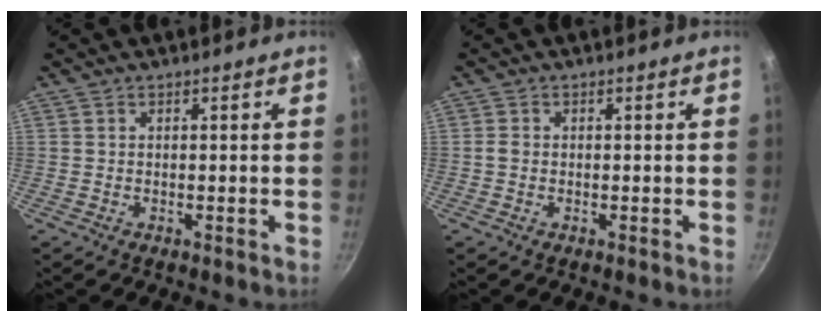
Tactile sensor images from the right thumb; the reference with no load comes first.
{"total": 1.2, "force": [-0.2, 1.0, 0.6], "torque": [-0.010, 0.006, -0.005]}